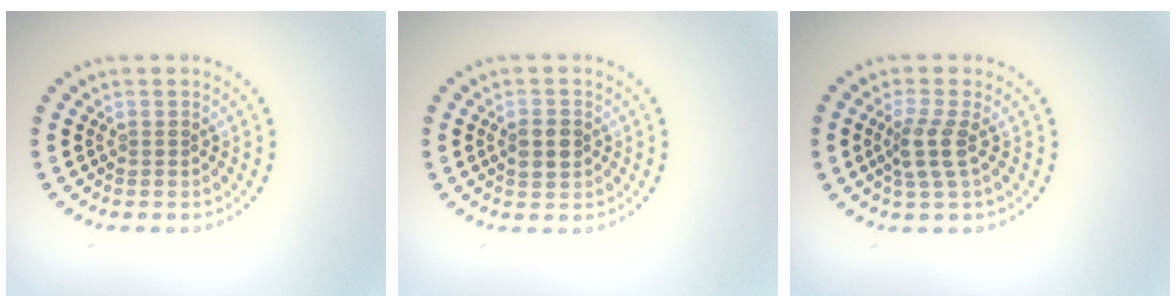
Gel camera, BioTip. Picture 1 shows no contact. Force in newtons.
{"total": 2.6, "press": 2.6, "slide": 0.1}
{"total": 2.4, "press": 1.9, "slide": 1.6}